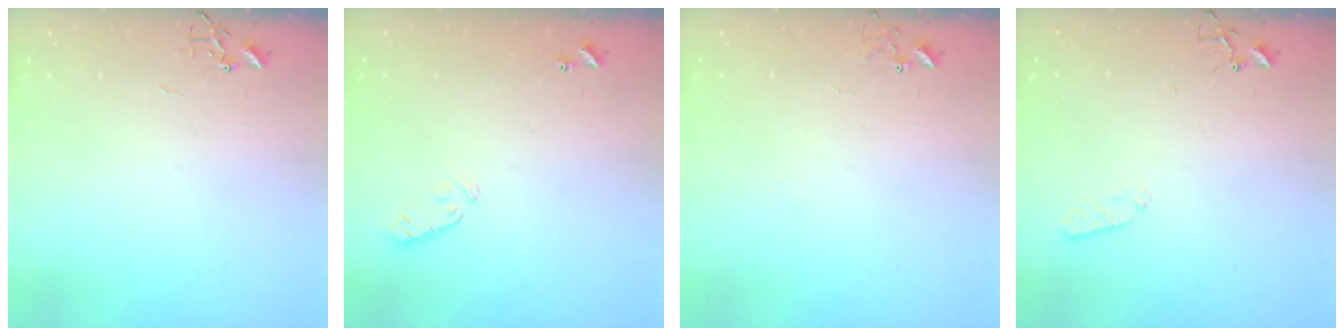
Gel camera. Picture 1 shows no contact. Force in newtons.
{"total": 3.1, "press": 3.0, "slide": 0.9}
{"total": 6.8, "press": 6.8, "slide": 0.6}
{"total": 3.6, "press": 3.6, "slide": 0.5}